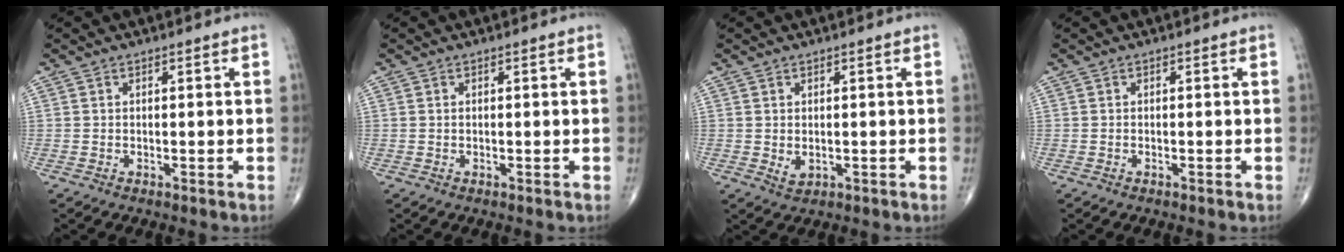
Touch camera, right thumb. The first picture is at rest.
{"total": 0.0}
{"total": 1.7, "force": [0.1, 1.1, 1.3], "torque": [-0.022, -0.005, 0.008]}
{"total": 0.0}